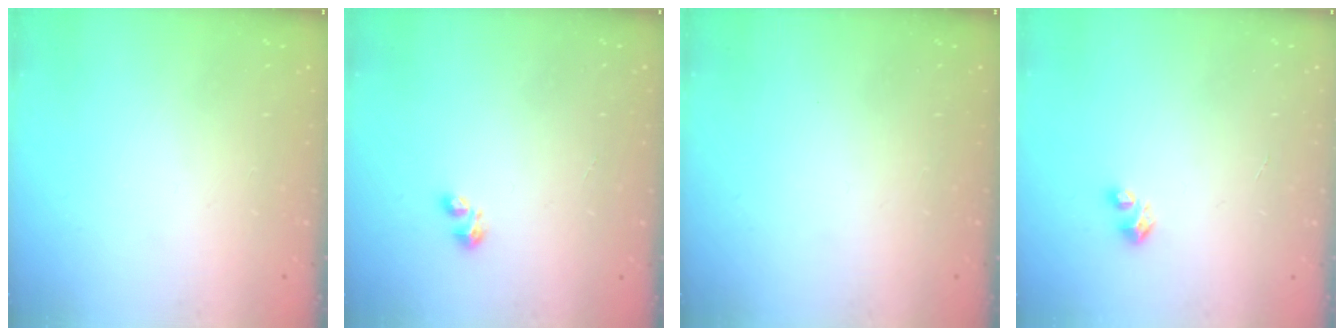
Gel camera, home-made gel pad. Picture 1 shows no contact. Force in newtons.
{"total": 3.1, "press": 3.1, "slide": 0.6}
{"total": 0.0}
{"total": 3.0, "press": 2.9, "slide": 0.2}